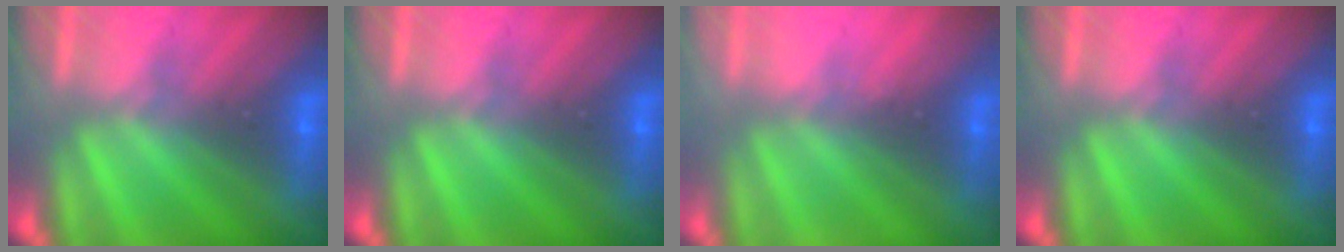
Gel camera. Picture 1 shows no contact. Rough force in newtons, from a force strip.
{"total": 0.0}
{"total": 2.3}
{"total": 0.0}